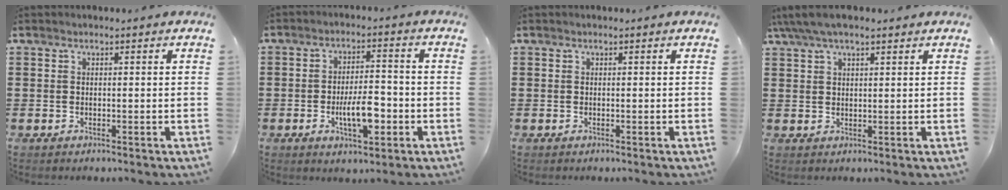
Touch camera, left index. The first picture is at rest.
{"total": 7.0, "force": [-2.1, 2.7, 6.1], "torque": [-0.113, -0.003, -0.042]}
{"total": 0.0}
{"total": 4.5, "force": [3.3, 1.3, 2.8], "torque": [-0.062, 0.003, 0.060]}